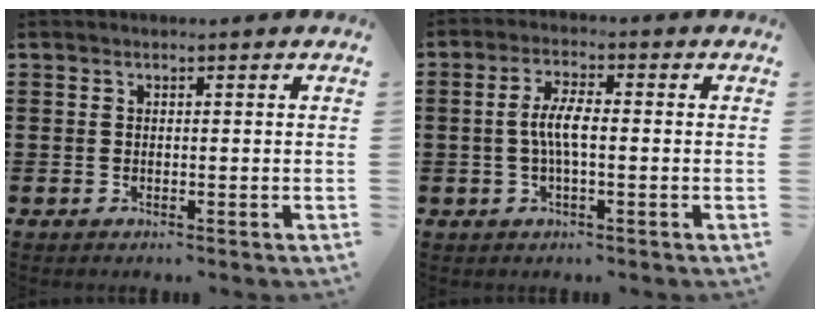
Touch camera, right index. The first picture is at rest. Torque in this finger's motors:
{"motor_torque": [0.22, -0.10, 0.15, 0.11]}